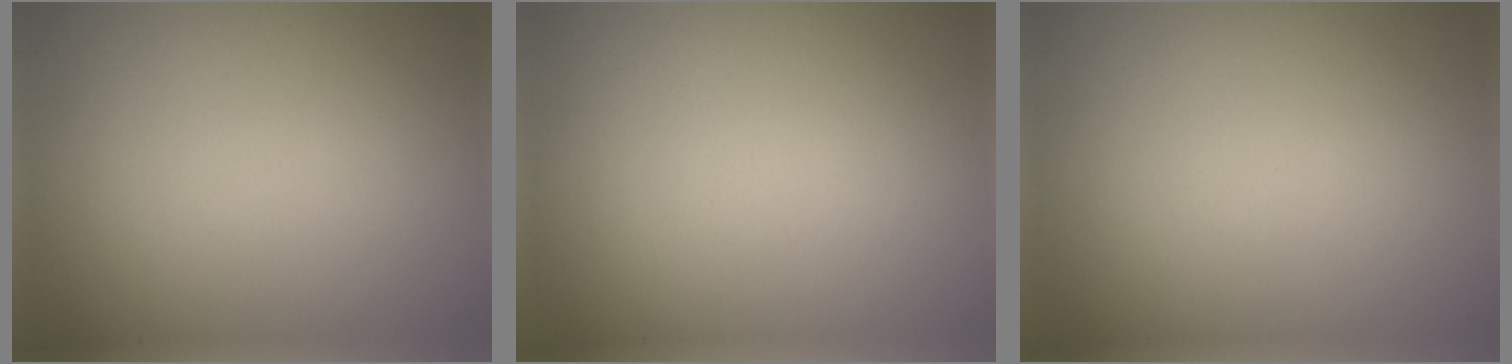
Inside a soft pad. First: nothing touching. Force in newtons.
{"total": 0.0}
{"total": 0.0}